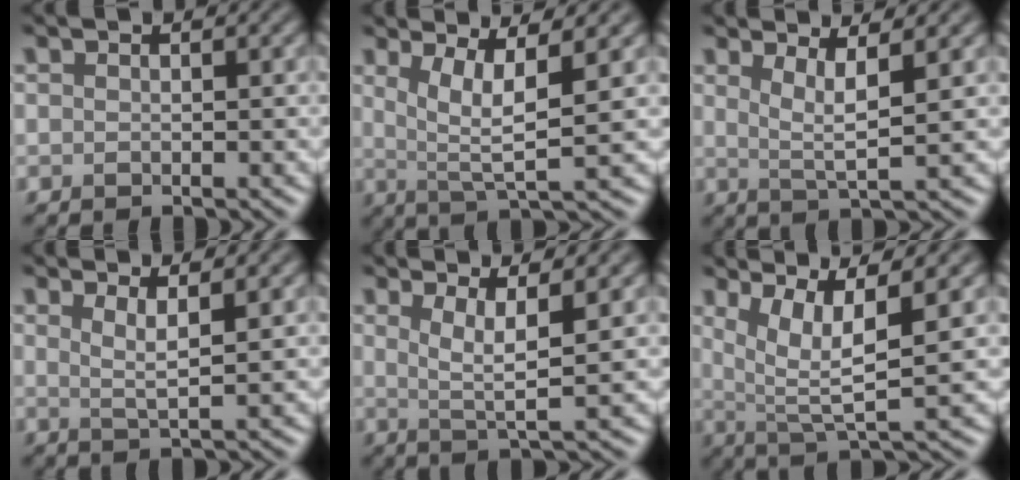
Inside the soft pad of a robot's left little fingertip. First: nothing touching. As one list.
[{"total": 5.0, "force": [1.4, 1.0, 4.7], "torque": [-0.082, -0.005, 0.026]}, {"total": 3.3, "force": [1.3, 0.6, 2.9], "torque": [-0.050, -0.007, 0.026]}, {"total": 2.4, "force": [1.2, 0.5, 2.1], "torque": [-0.032, -0.005, 0.020]}, {"total": 3.7, "force": [1.2, 0.7, 3.5], "torque": [-0.062, -0.007, 0.025]}, {"total": 5.9, "force": [2.1, 1.4, 5.3], "torque": [-0.093, -0.005, 0.039]}]